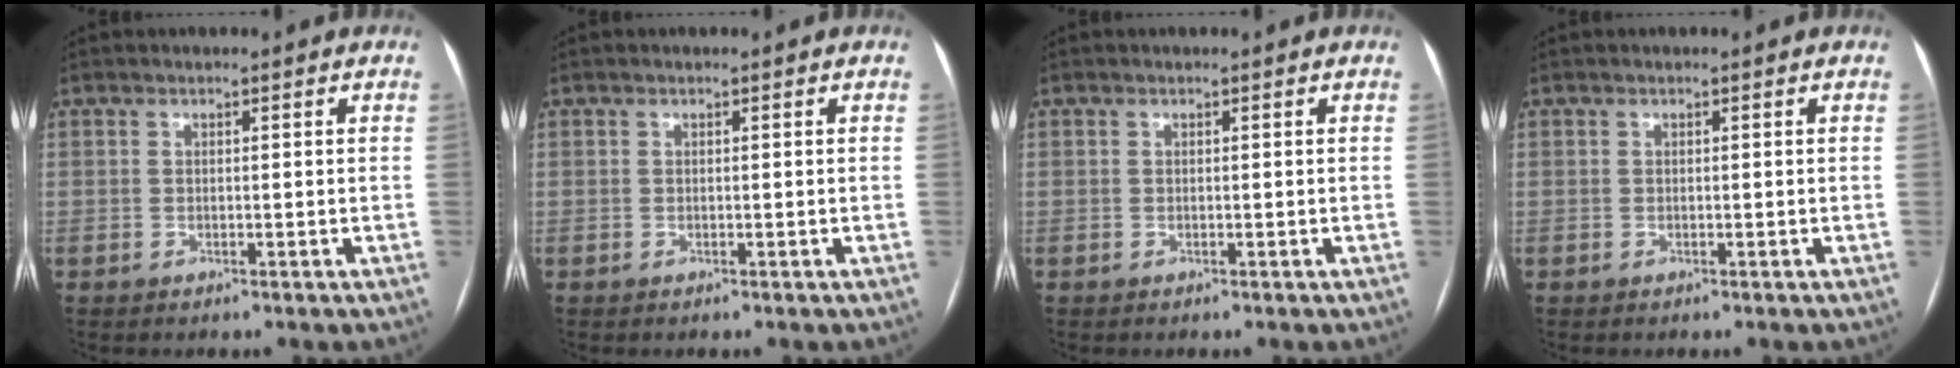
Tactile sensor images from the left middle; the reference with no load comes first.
{"total": 0.0}
{"total": 0.0}
{"total": 0.0}